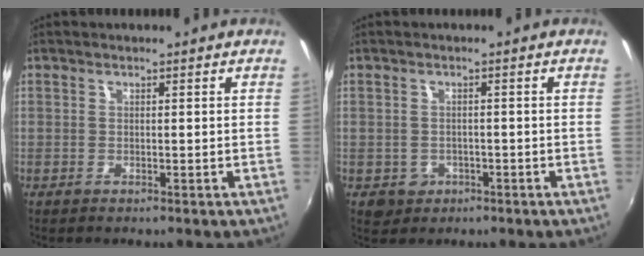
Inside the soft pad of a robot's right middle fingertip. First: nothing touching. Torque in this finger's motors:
{"motor_torque": [0.22, 0.00, 0.00, 0.01]}